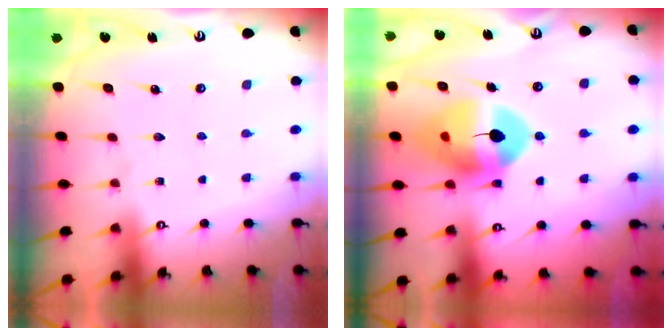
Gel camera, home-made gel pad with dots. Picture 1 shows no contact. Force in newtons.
{"total": 14.6, "press": 14.4, "slide": 1.8}